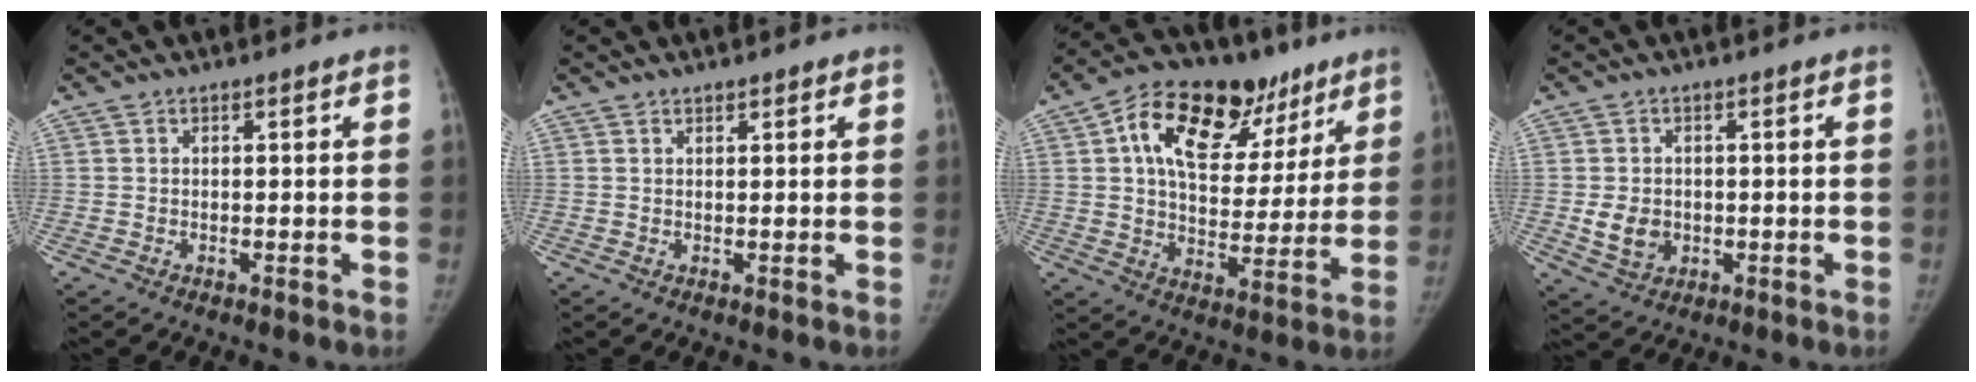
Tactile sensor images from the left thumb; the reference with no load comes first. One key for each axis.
{"total": 0.6, "fx": 0.5, "fy": 0.1, "fz": 0.1, "tx": -0.004, "ty": -0.004, "tz": 0.009}
{"total": 22.1, "fx": 11.1, "fy": 12.9, "fz": 14.0, "tx": -0.174, "ty": 0.002, "tz": 0.175}
{"total": 5.2, "fx": -0.6, "fy": 4.3, "fz": 2.9, "tx": -0.033, "ty": 0.000, "tz": 0.001}